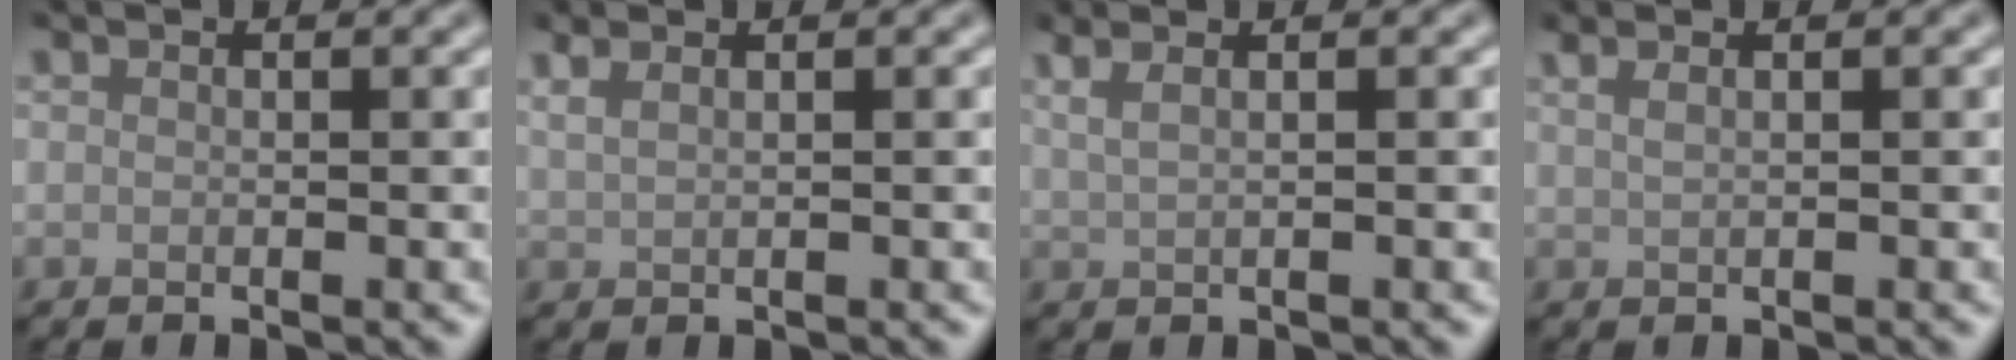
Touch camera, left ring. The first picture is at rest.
{"total": 1.8, "force": [1.3, 0.7, 1.1], "torque": [-0.019, 0.000, 0.019]}
{"total": 3.8, "force": [2.1, 1.8, 2.5], "torque": [-0.028, 0.017, 0.010]}
{"total": 2.1, "force": [1.2, 1.0, 1.4], "torque": [-0.017, -0.001, 0.006]}